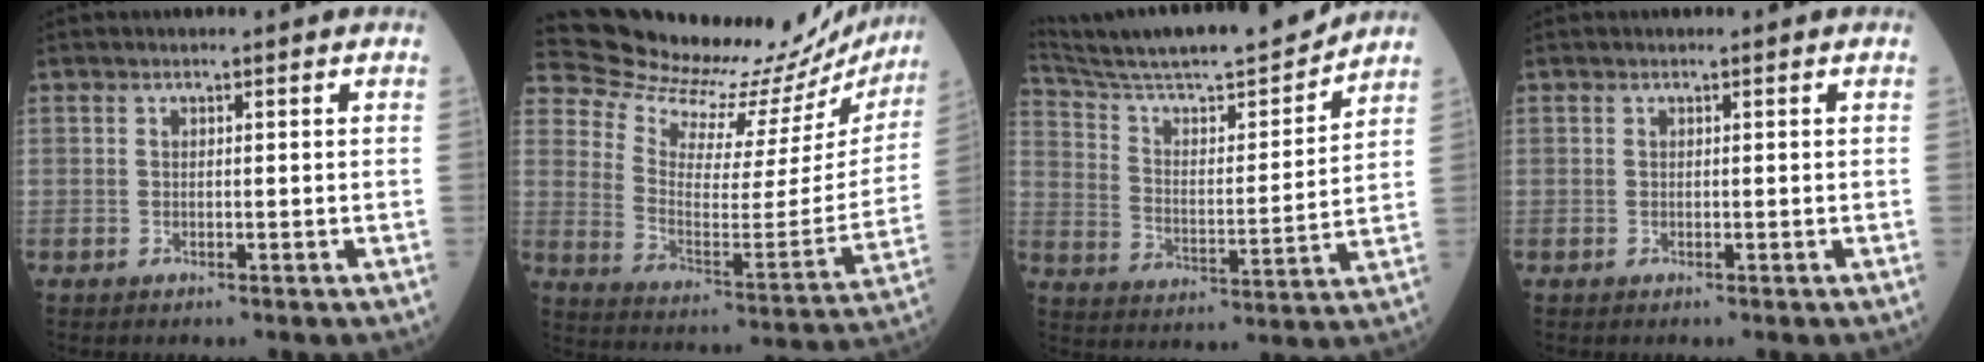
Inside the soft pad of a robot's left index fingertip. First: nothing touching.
{"total": 23.9, "force": [23.2, 3.9, 4.4], "torque": [-0.086, -0.106, 0.309]}
{"total": 20.2, "force": [18.7, 0.6, 7.7], "torque": [-0.143, -0.013, 0.298]}
{"total": 0.0}